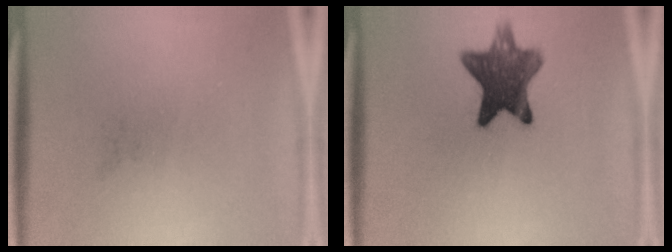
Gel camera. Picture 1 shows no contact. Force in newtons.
{"total": 10.6}